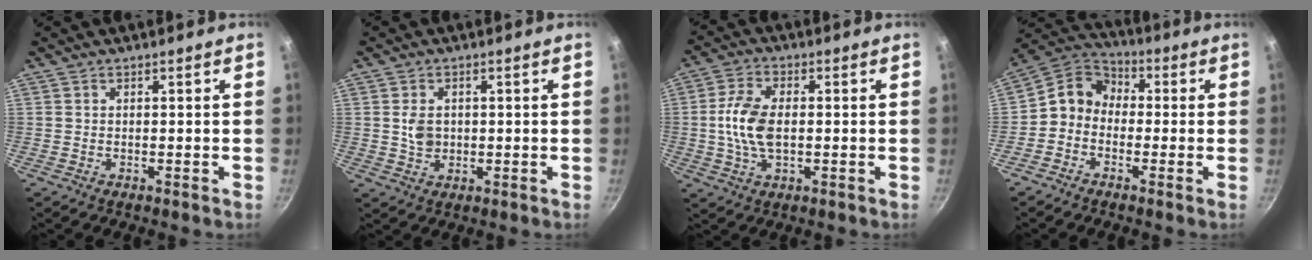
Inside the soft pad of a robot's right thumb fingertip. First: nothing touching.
{"total": 3.9, "force": [0.3, 3.0, 2.5], "torque": [-0.036, -0.001, 0.007]}
{"total": 9.1, "force": [0.0, 5.3, 7.4], "torque": [-0.144, 0.014, -0.004]}
{"total": 7.8, "force": [-1.2, 6.6, 4.0], "torque": [-0.052, 0.037, -0.051]}